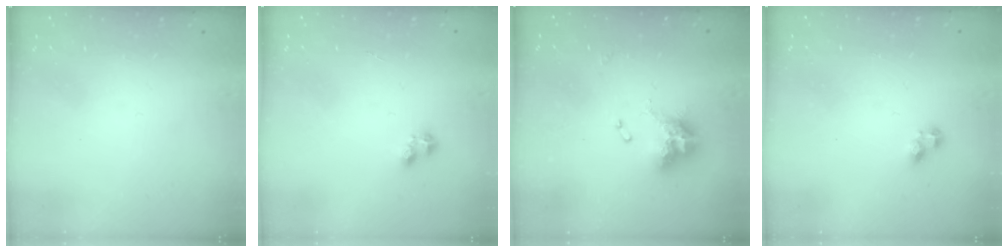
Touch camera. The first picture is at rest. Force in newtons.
{"total": 2.2, "press": 2.1, "slide": 0.6}
{"total": 11.3, "press": 11.2, "slide": 1.0}
{"total": 2.8, "press": 2.8, "slide": 0.3}